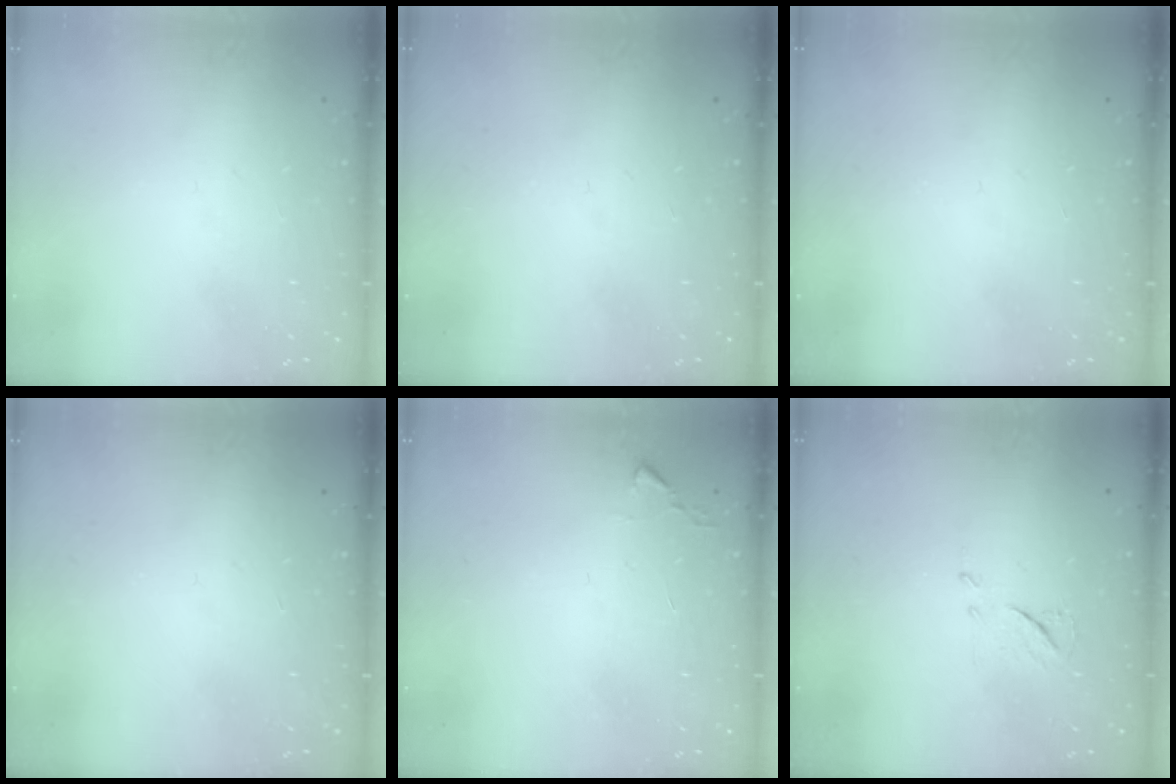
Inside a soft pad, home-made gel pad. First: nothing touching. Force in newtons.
{"total": 0.0}
{"total": 0.0}
{"total": 0.0}
{"total": 2.4, "press": 2.4, "slide": 0.3}
{"total": 6.8, "press": 6.7, "slide": 0.6}